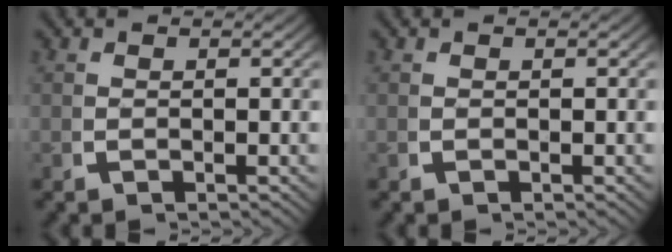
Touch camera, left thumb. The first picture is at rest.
{"total": 0.0}